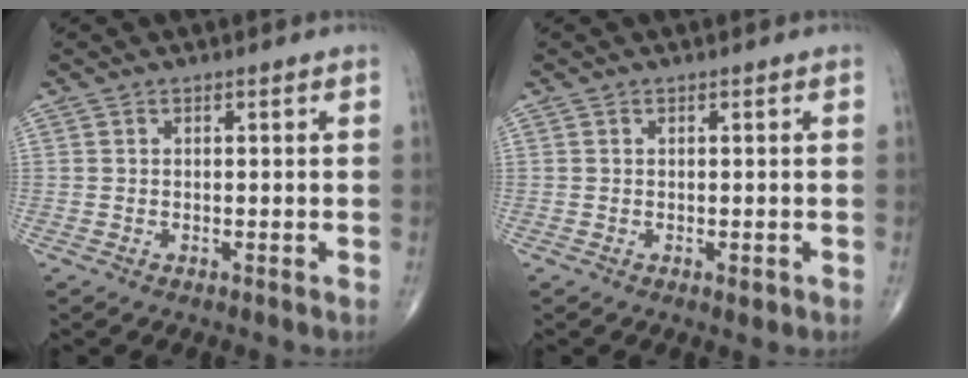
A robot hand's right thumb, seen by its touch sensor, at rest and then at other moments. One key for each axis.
{"total": 0.9, "fx": -0.3, "fy": 0.4, "fz": 0.8, "tx": -0.006, "ty": -0.003, "tz": -0.005}